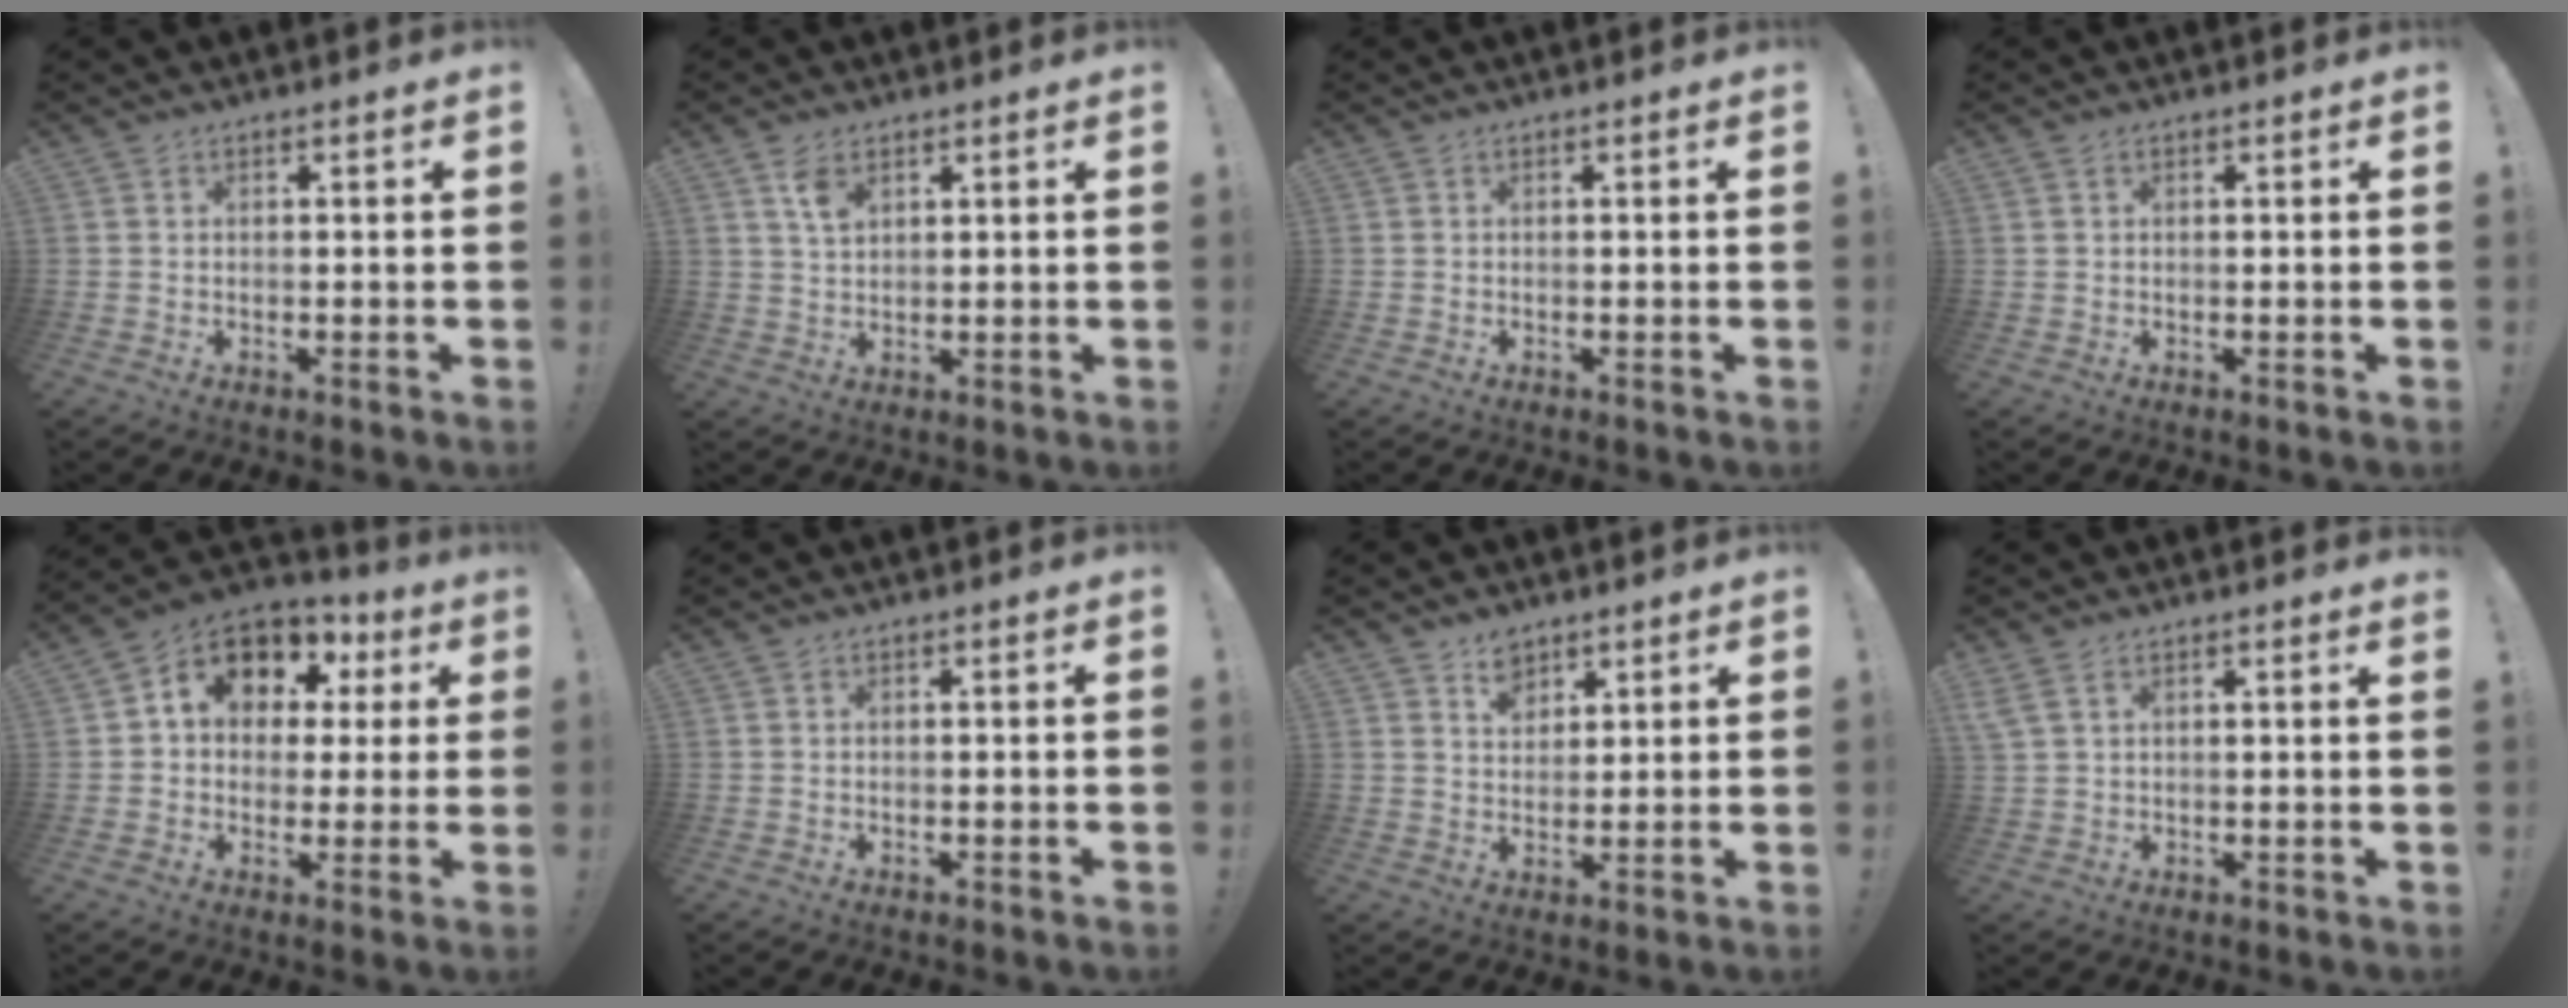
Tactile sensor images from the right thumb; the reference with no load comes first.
{"total": 4.9, "force": [2.6, 2.7, 3.2], "torque": [-0.045, -0.010, 0.046]}
{"total": 0.0}
{"total": 0.0}
{"total": 10.8, "force": [4.0, 8.5, 5.3], "torque": [-0.079, -0.024, 0.075]}
{"total": 0.0}
{"total": 5.9, "force": [4.2, 3.9, 1.2], "torque": [-0.019, -0.023, 0.079]}
{"total": 3.4, "force": [2.5, 1.1, 2.1], "torque": [-0.048, -0.004, 0.050]}